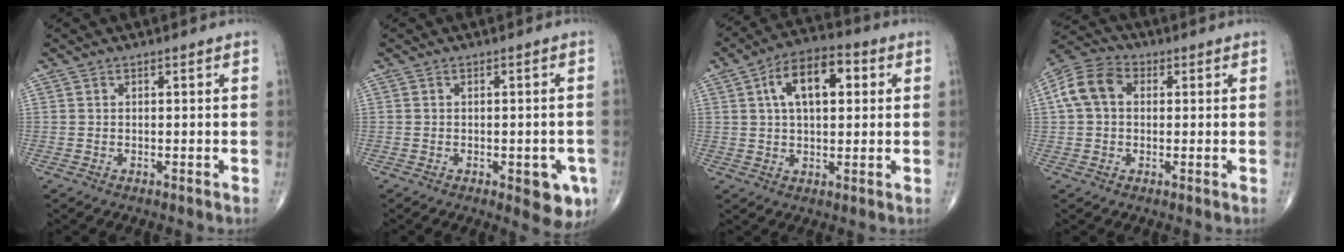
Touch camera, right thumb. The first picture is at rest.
{"total": 6.2, "force": [-2.4, 2.7, 5.1], "torque": [-0.040, 0.001, -0.022]}
{"total": 11.9, "force": [3.2, 6.2, 9.6], "torque": [-0.147, 0.018, 0.046]}
{"total": 8.6, "force": [1.4, 6.3, 5.8], "torque": [-0.114, 0.028, 0.018]}